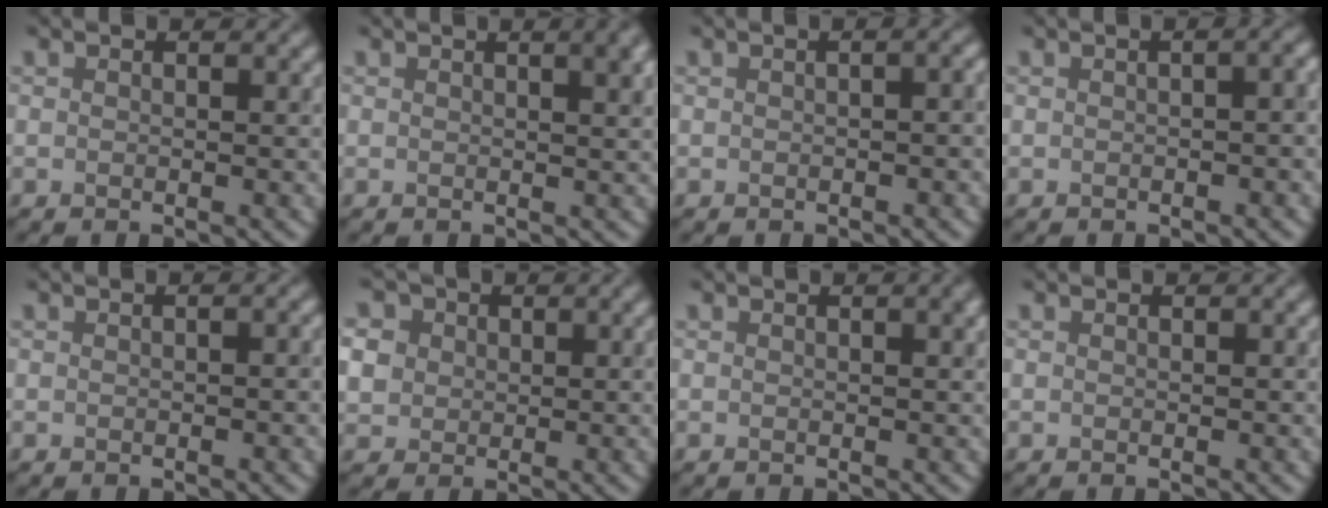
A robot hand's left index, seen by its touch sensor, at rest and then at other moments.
{"total": 4.3, "force": [1.8, 1.7, 3.5], "torque": [-0.021, 0.017, 0.013]}
{"total": 3.3, "force": [0.2, 1.4, 2.9], "torque": [-0.019, 0.010, 0.001]}
{"total": 4.4, "force": [0.2, 2.2, 3.8], "torque": [-0.017, 0.014, -0.002]}
{"total": 0.8, "force": [0.0, 0.1, 0.8], "torque": [-0.012, 0.004, 0.001]}
{"total": 5.9, "force": [1.7, 5.0, 2.6], "torque": [-0.070, 0.022, 0.022]}
{"total": 1.5, "force": [0.7, 0.4, 1.3], "torque": [-0.012, 0.006, 0.008]}
{"total": 0.0}